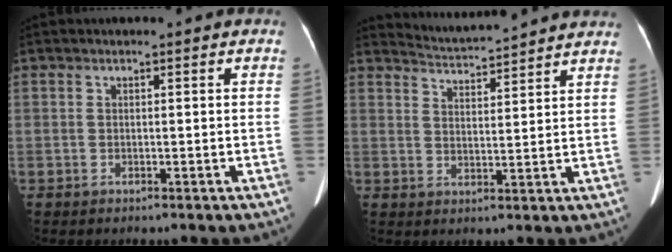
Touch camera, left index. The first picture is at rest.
{"total": 8.8, "force": [8.7, -0.3, 1.2], "torque": [-0.032, 0.015, 0.120]}